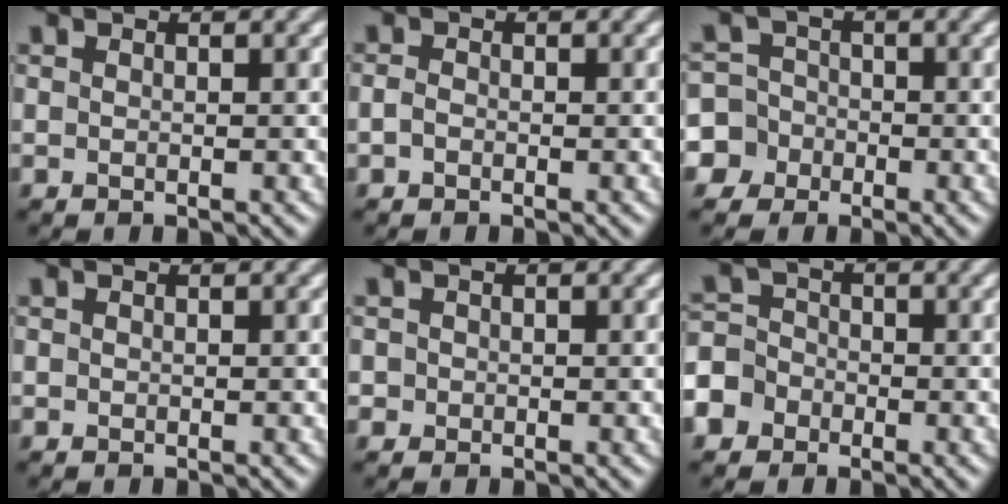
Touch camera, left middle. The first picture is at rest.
{"total": 0.8, "force": [-0.5, 0.5, 0.3], "torque": [-0.008, -0.003, -0.015]}
{"total": 7.2, "force": [-3.4, 6.3, 1.1], "torque": [-0.022, 0.001, -0.094]}
{"total": 0.0}
{"total": 0.9, "force": [0.0, 0.9, 0.1], "torque": [0.007, -0.001, -0.005]}
{"total": 6.2, "force": [-3.3, 5.1, 1.3], "torque": [-0.023, 0.002, -0.084]}